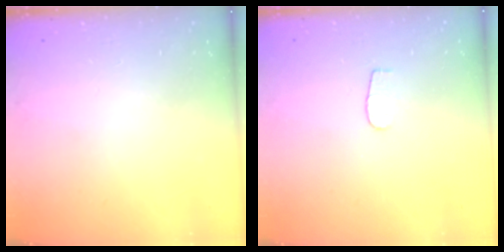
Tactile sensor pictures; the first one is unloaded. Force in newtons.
{"total": 3.8, "press": 3.7, "slide": 0.4}